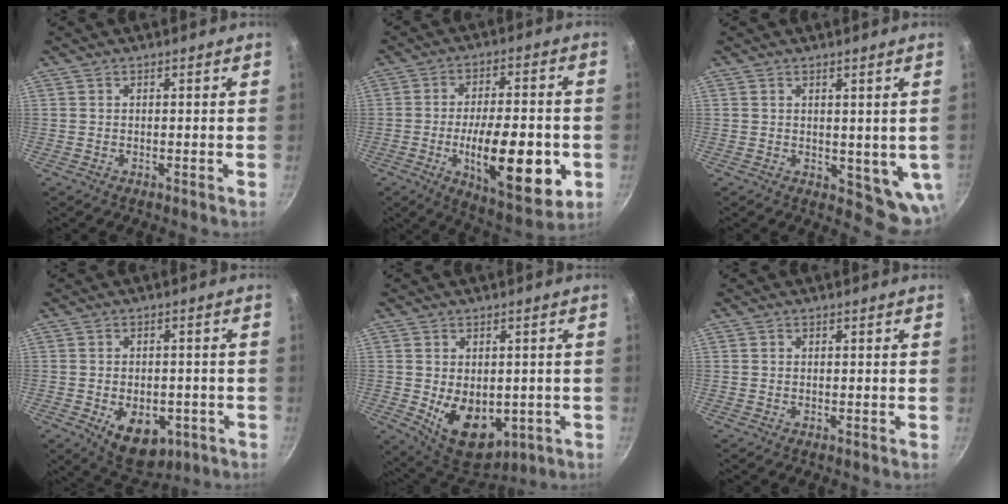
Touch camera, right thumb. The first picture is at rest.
{"total": 20.1, "force": [-4.9, 7.6, 17.9], "torque": [-0.253, 0.003, -0.068]}
{"total": 7.1, "force": [1.4, 4.0, 5.7], "torque": [-0.058, -0.020, 0.029]}
{"total": 10.6, "force": [-3.5, 6.8, 7.3], "torque": [-0.076, 0.005, -0.033]}
{"total": 12.8, "force": [-2.0, 8.6, 9.3], "torque": [-0.107, -0.017, -0.005]}
{"total": 0.6, "force": [0.1, 0.5, 0.2], "torque": [-0.004, 0.003, -0.001]}